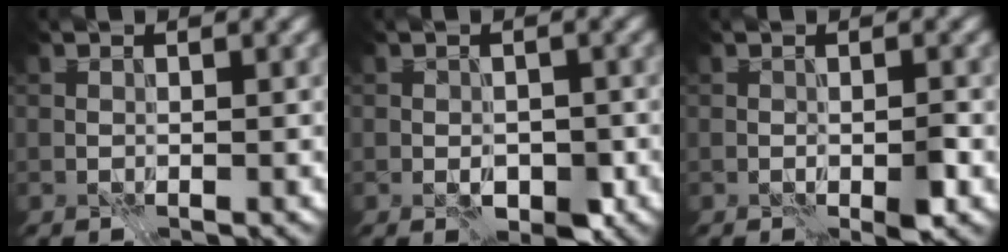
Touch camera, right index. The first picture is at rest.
{"total": 2.9, "force": [-1.3, 1.6, 2.1], "torque": [-0.025, -0.006, -0.023]}
{"total": 2.0, "force": [-0.9, 0.6, 1.6], "torque": [-0.030, -0.005, -0.015]}